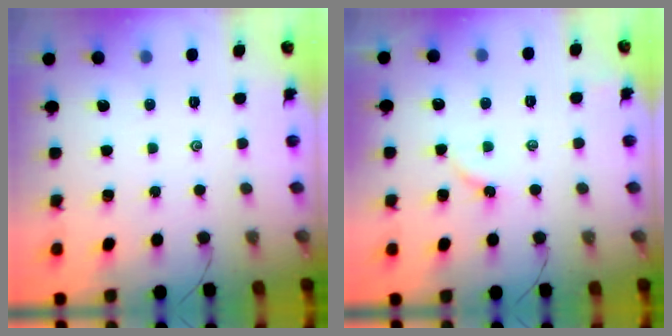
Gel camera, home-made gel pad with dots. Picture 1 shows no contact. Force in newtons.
{"total": 2.7, "press": 2.7, "slide": 0.4}